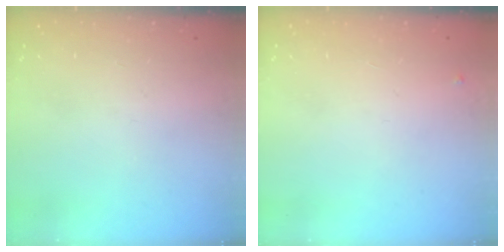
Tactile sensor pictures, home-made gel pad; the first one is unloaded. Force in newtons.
{"total": 3.8, "press": 3.7, "slide": 0.6}